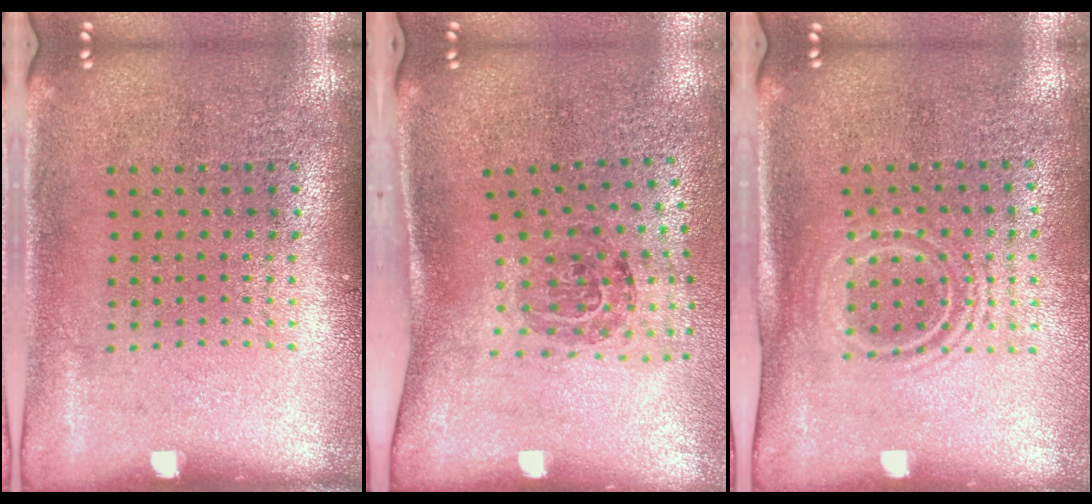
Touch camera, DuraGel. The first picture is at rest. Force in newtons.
{"total": 1.8, "press": 1.3, "slide": 1.3}
{"total": 1.6, "press": 1.2, "slide": 1.1}